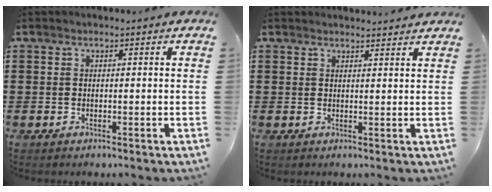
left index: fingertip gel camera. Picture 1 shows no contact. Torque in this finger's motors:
{"motor_torque": [-0.05, 0.10, -0.03, -0.01]}